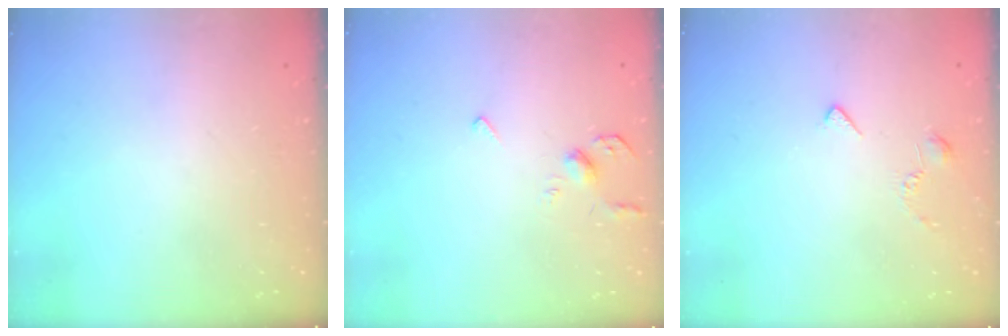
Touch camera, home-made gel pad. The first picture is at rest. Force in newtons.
{"total": 4.3, "press": 4.3, "slide": 0.8}
{"total": 3.0, "press": 2.9, "slide": 0.7}